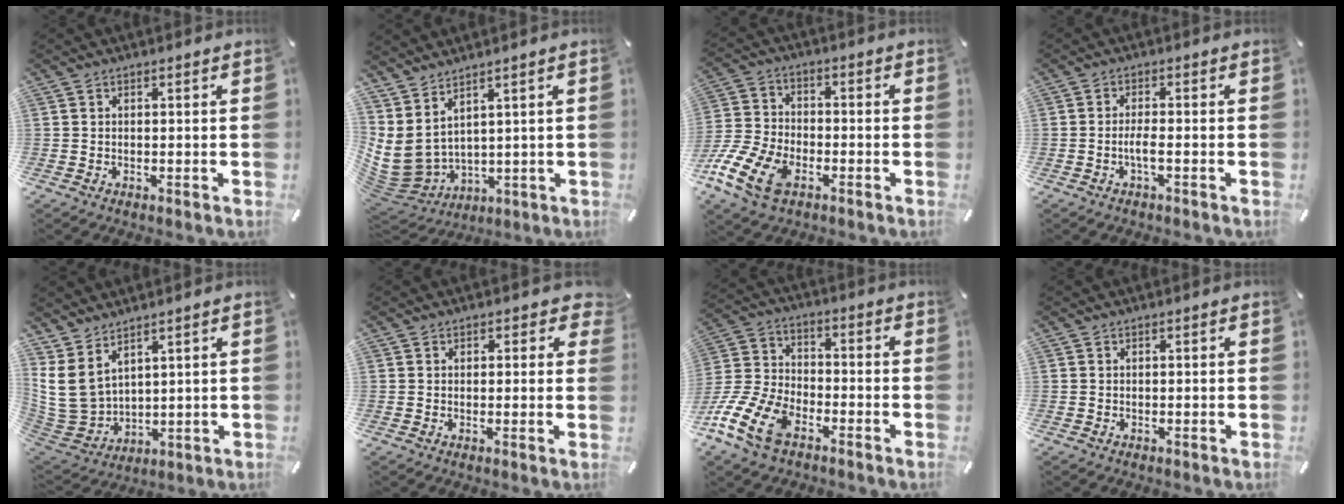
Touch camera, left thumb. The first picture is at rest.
{"total": 6.4, "force": [2.9, 5.0, 2.8], "torque": [-0.088, -0.034, 0.060]}
{"total": 13.3, "force": [-6.8, 8.3, 7.9], "torque": [-0.163, 0.036, -0.121]}
{"total": 3.4, "force": [-1.2, 0.6, 3.1], "torque": [-0.061, -0.001, -0.023]}
{"total": 9.5, "force": [4.8, 6.7, 4.7], "torque": [-0.139, -0.031, 0.095]}
{"total": 2.0, "force": [1.0, 1.5, 0.9], "torque": [0.005, -0.002, 0.012]}
{"total": 14.8, "force": [-8.4, 9.0, 8.4], "torque": [-0.177, 0.043, -0.152]}
{"total": 0.0}